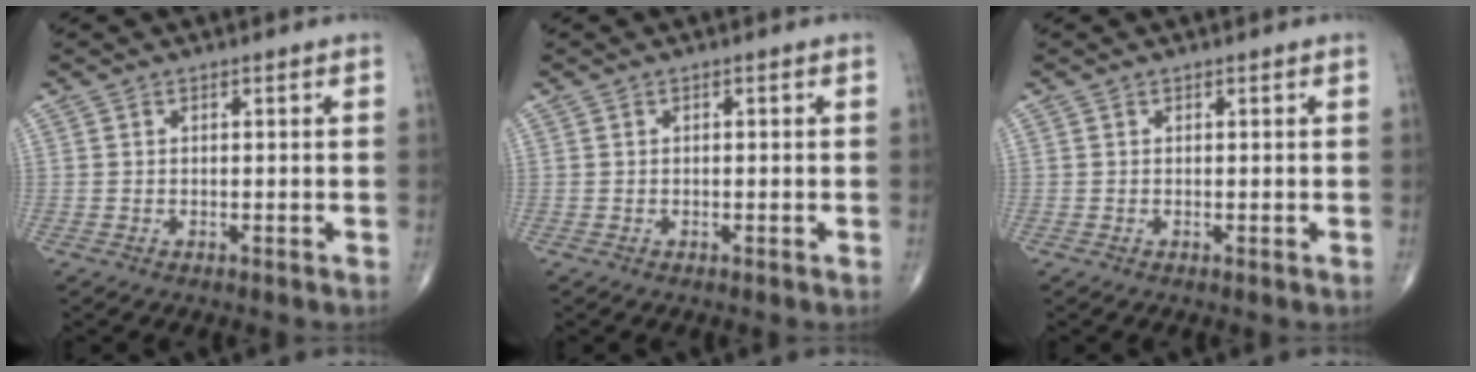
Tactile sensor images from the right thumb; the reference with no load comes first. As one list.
[{"total": 0.0}, {"total": 0.0}]